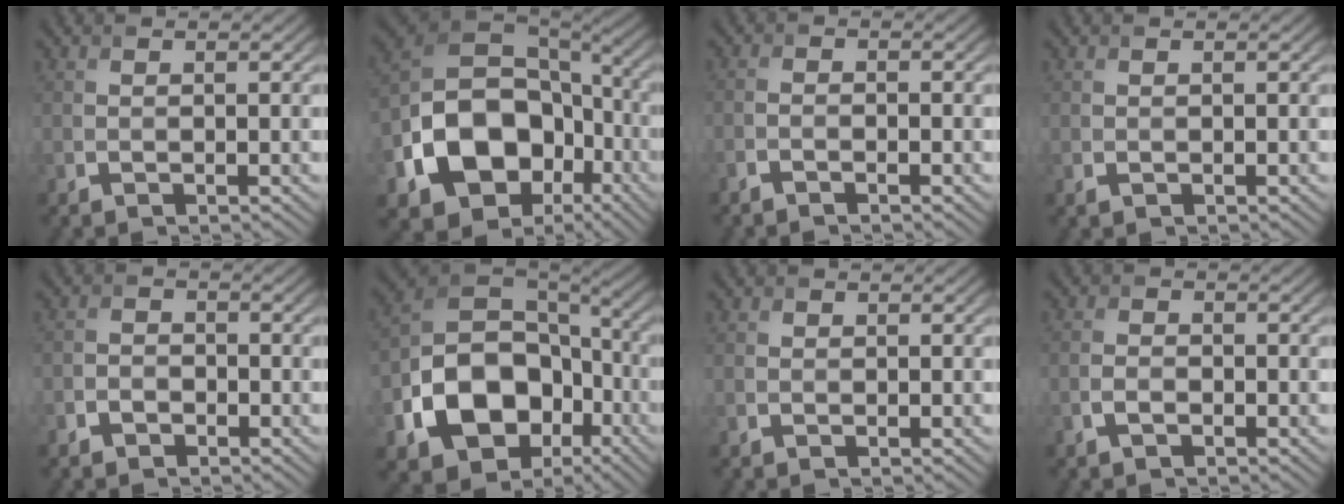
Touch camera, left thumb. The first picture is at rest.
{"total": 18.6, "force": [-4.0, 14.3, 11.1], "torque": [-0.257, -0.029, -0.050]}
{"total": 1.1, "force": [-1.0, 0.0, 0.5], "torque": [-0.010, -0.001, -0.023]}
{"total": 0.0}
{"total": 1.7, "force": [-1.1, 1.2, 0.5], "torque": [-0.007, 0.007, -0.026]}
{"total": 17.1, "force": [-4.8, 12.8, 10.3], "torque": [-0.238, -0.036, -0.069]}
{"total": 0.8, "force": [0.0, 0.7, 0.3], "torque": [-0.004, 0.001, -0.002]}
{"total": 1.4, "force": [-0.5, 0.8, 1.0], "torque": [-0.022, 0.005, -0.013]}